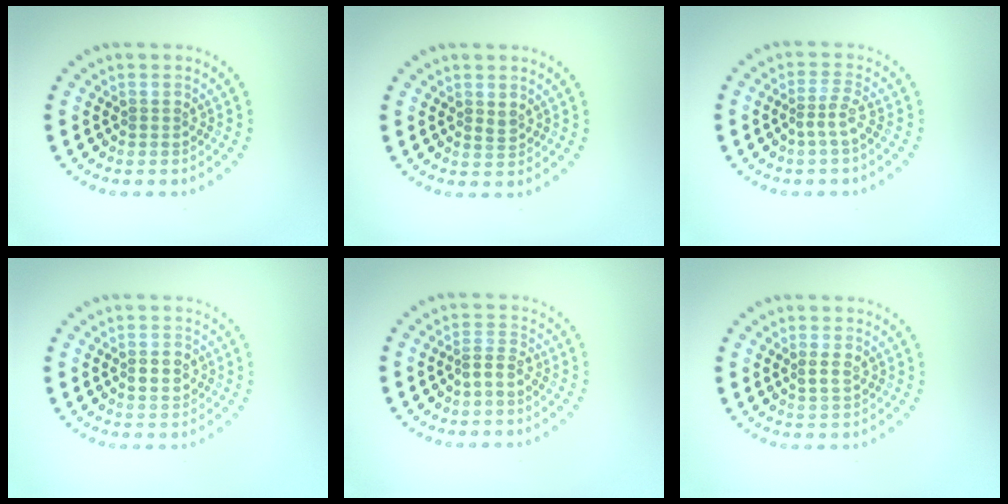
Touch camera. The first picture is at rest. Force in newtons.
{"total": 0.8, "press": 0.7, "slide": 0.4}
{"total": 1.7, "press": 1.2, "slide": 1.2}
{"total": 2.5, "press": 2.5, "slide": 0.1}
{"total": 1.5, "press": 1.2, "slide": 0.9}
{"total": 1.4, "press": 1.3, "slide": 0.6}